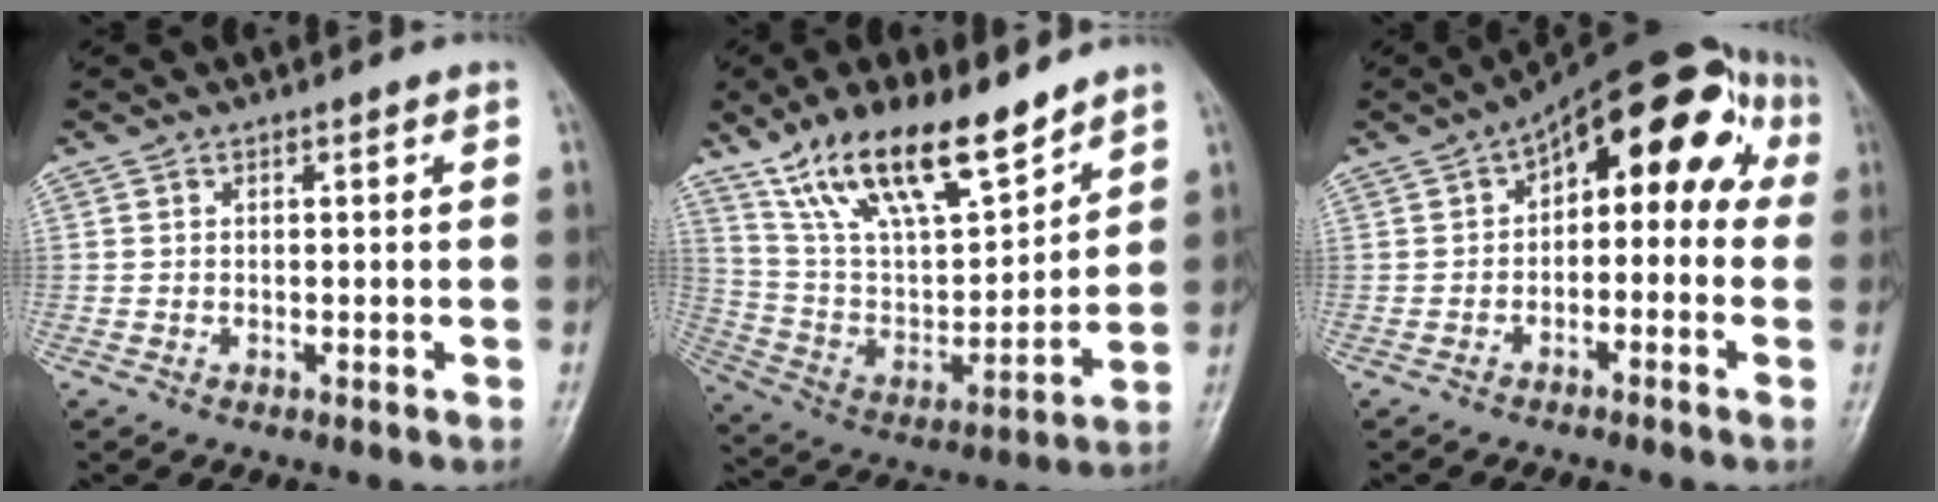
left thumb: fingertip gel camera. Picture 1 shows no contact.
{"total": 19.4, "force": [13.9, 6.7, 11.8], "torque": [-0.175, -0.064, 0.263]}
{"total": 15.1, "force": [2.0, 8.2, 12.5], "torque": [-0.122, 0.061, 0.016]}